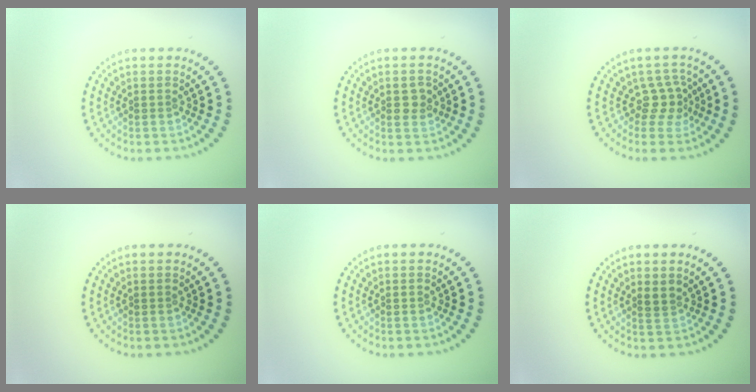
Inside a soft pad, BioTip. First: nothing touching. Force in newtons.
{"total": 1.6, "press": 1.5, "slide": 0.3}
{"total": 2.3, "press": 1.5, "slide": 1.7}
{"total": 0.0}
{"total": 0.0}
{"total": 1.2, "press": 0.9, "slide": 0.8}